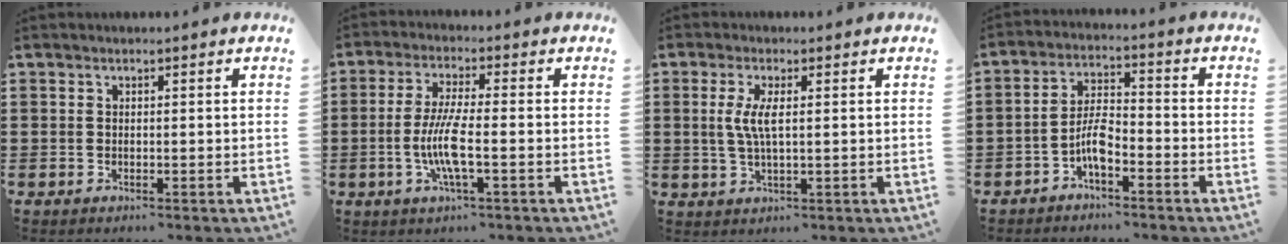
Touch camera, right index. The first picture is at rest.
{"total": 7.1, "force": [-1.7, 1.0, 6.8], "torque": [-0.154, -0.017, -0.040]}
{"total": 3.9, "force": [0.6, 0.8, 3.8], "torque": [-0.081, -0.002, 0.007]}
{"total": 5.2, "force": [-2.8, 1.6, 4.1], "torque": [-0.094, 0.003, -0.059]}